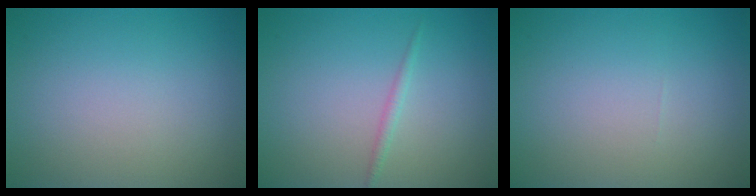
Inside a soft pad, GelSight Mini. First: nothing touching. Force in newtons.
{"total": 0.9, "press": 0.9, "slide": 0.1}
{"total": 0.0}